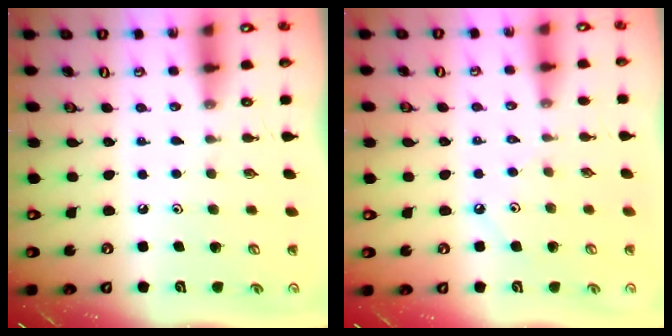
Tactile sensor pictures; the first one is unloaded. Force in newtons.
{"total": 2.9, "press": 2.9, "slide": 0.4}